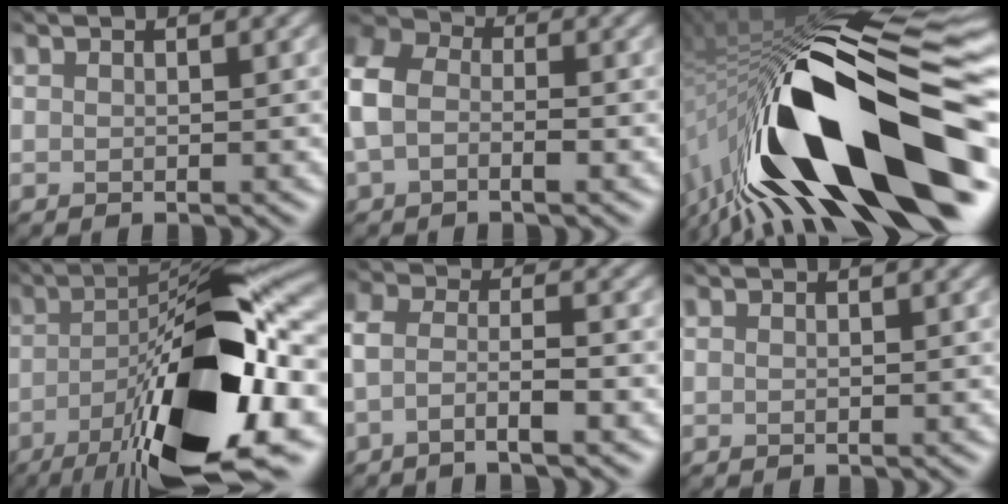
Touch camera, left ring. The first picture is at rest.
{"total": 5.9, "force": [-1.4, 4.2, 3.9], "torque": [-0.113, 0.002, -0.029]}
{"total": 19.6, "force": [-8.3, 5.8, 16.8], "torque": [-0.264, 0.005, -0.148]}
{"total": 16.4, "force": [-6.4, 4.4, 14.4], "torque": [-0.213, -0.003, -0.113]}
{"total": 3.1, "force": [-2.3, 0.4, 2.0], "torque": [-0.044, -0.008, -0.047]}
{"total": 0.0}